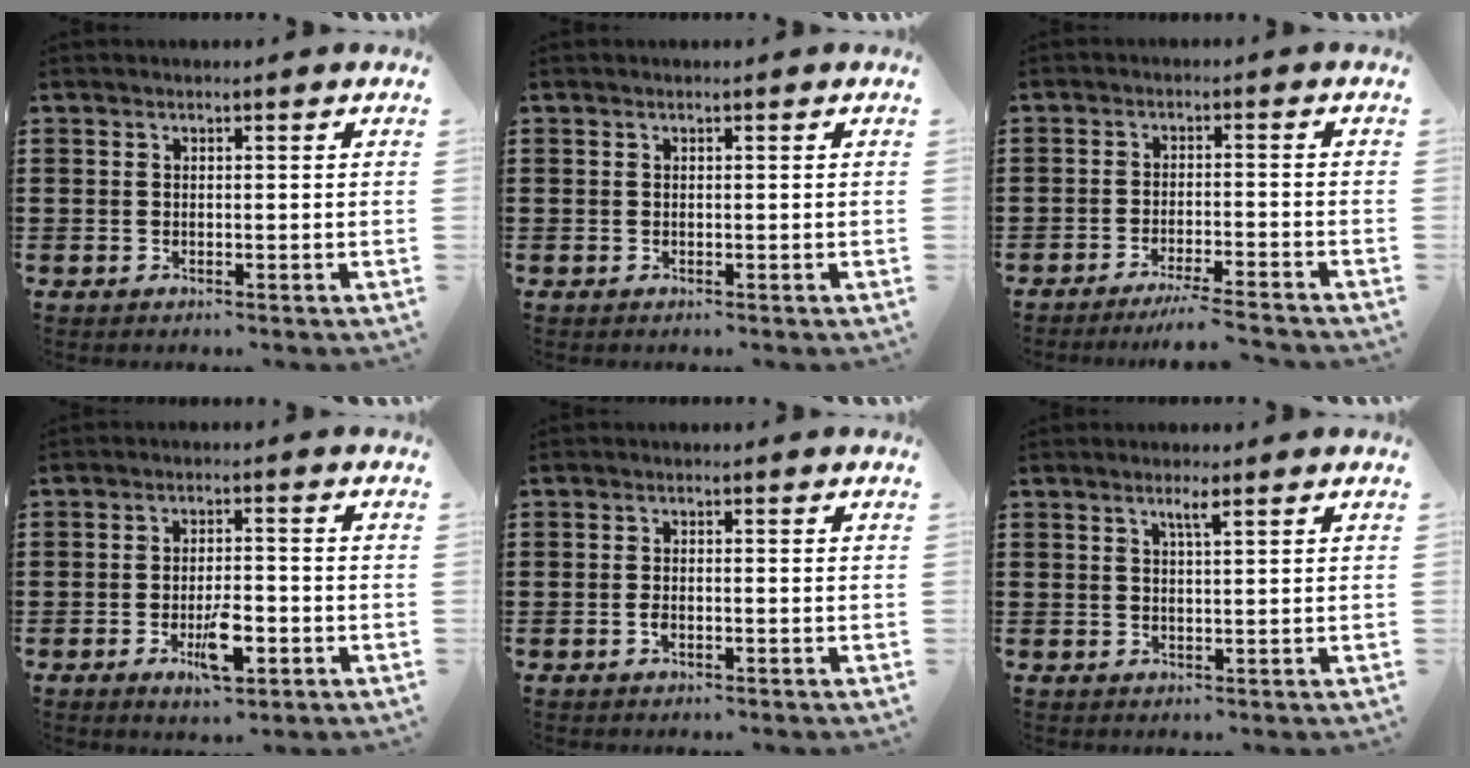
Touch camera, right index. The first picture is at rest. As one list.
[{"total": 0.0}, {"total": 3.9, "force": [-3.5, -0.6, 1.6], "torque": [-0.027, -0.011, -0.066]}, {"total": 6.7, "force": [-2.5, 2.4, 5.8], "torque": [-0.103, 0.000, -0.040]}, {"total": 1.3, "force": [-0.6, 0.4, 1.1], "torque": [-0.022, -0.003, -0.010]}, {"total": 2.1, "force": [1.2, 0.2, 1.8], "torque": [-0.038, 0.001, 0.020]}]